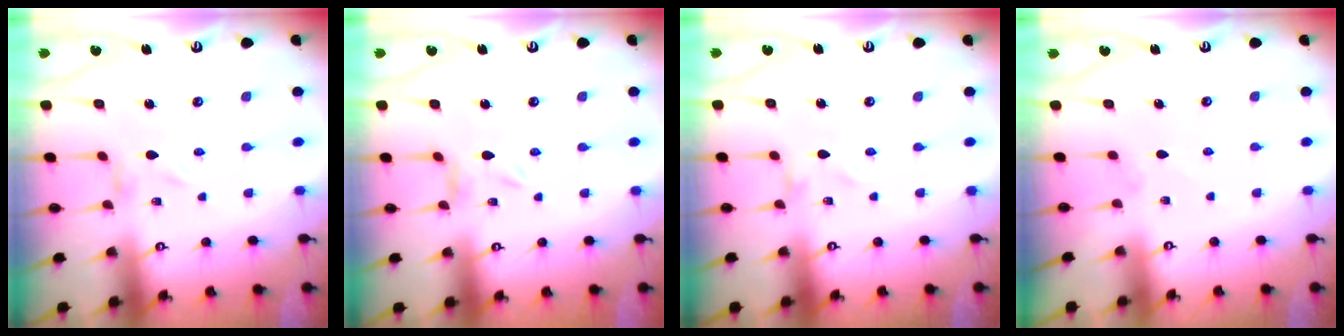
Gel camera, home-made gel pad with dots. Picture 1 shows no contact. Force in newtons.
{"total": 2.2, "press": 2.2, "slide": 0.2}
{"total": 0.0}
{"total": 0.5, "press": 0.4, "slide": 0.2}